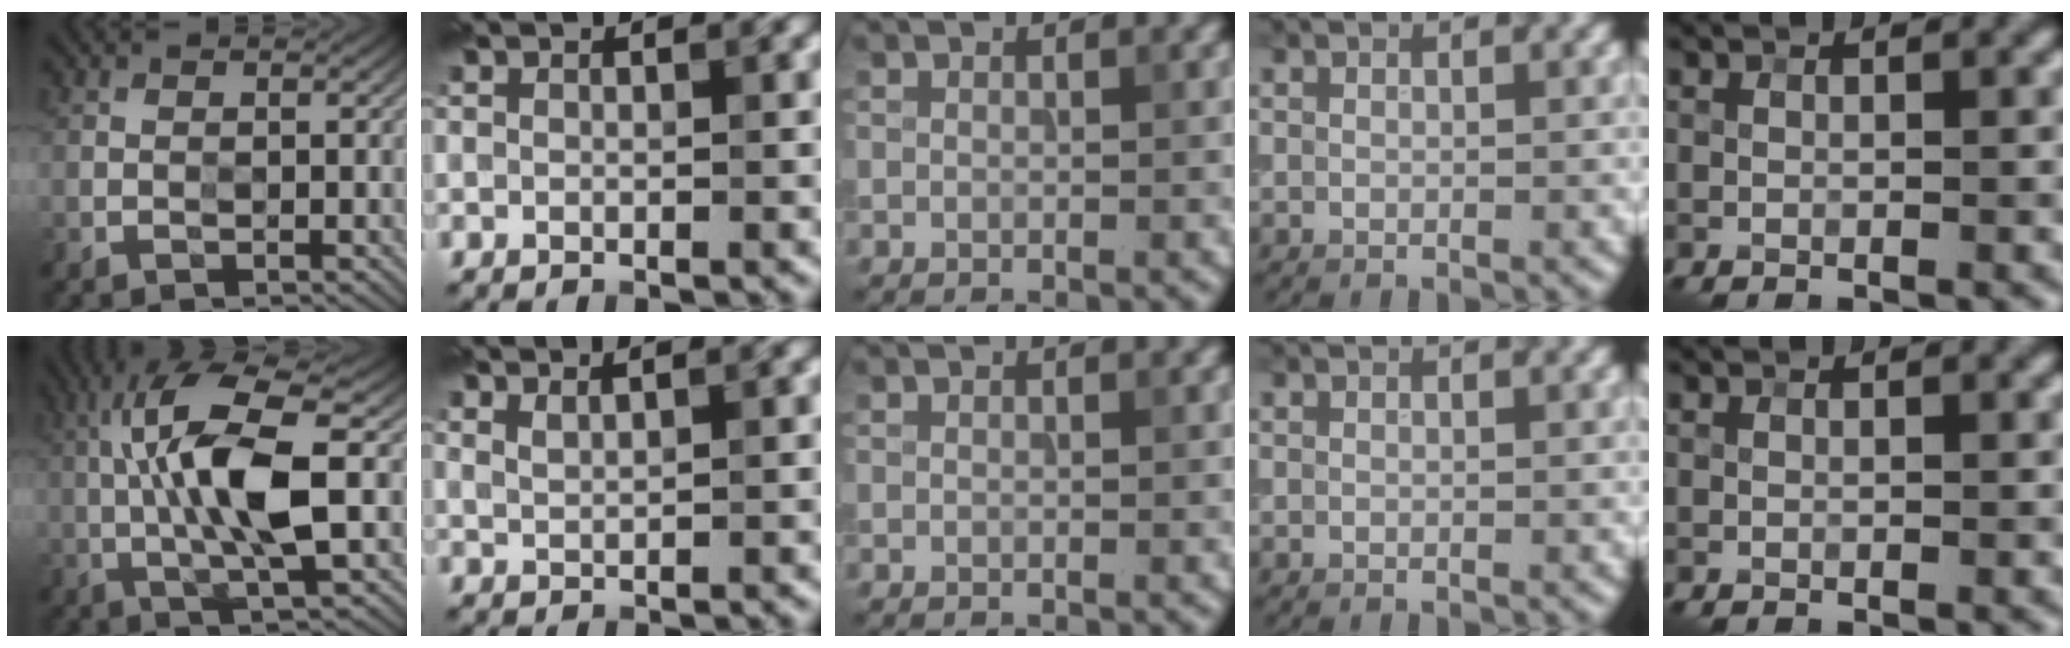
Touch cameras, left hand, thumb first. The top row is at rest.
{"thumb": {"total": 12.4, "force": [1.3, 3.1, 12.0], "torque": [-0.237, 0.016, 0.023]}, "index": {"total": 1.5, "force": [1.2, 0.5, 0.8], "torque": [-0.009, 0.002, 0.017]}}